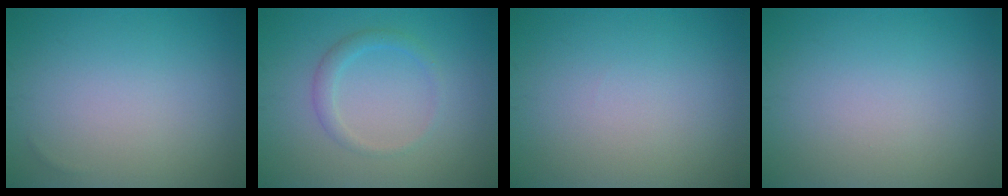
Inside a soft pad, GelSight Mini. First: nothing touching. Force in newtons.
{"total": 1.8, "press": 1.8, "slide": 0.1}
{"total": 0.0}
{"total": 0.0}